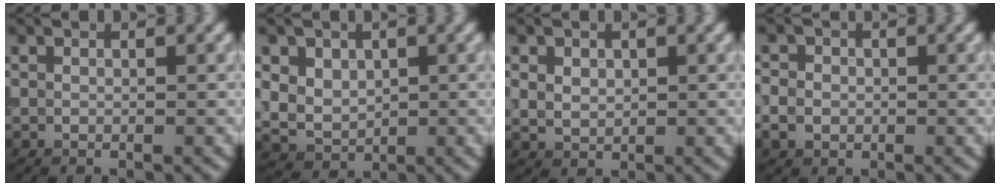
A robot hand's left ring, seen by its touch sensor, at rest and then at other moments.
{"total": 5.3, "force": [1.6, 4.2, 2.8], "torque": [-0.060, 0.012, 0.027]}
{"total": 2.0, "force": [0.6, 1.6, 1.0], "torque": [-0.017, -0.002, 0.014]}
{"total": 2.8, "force": [-0.4, 2.5, 1.2], "torque": [-0.009, 0.002, -0.015]}